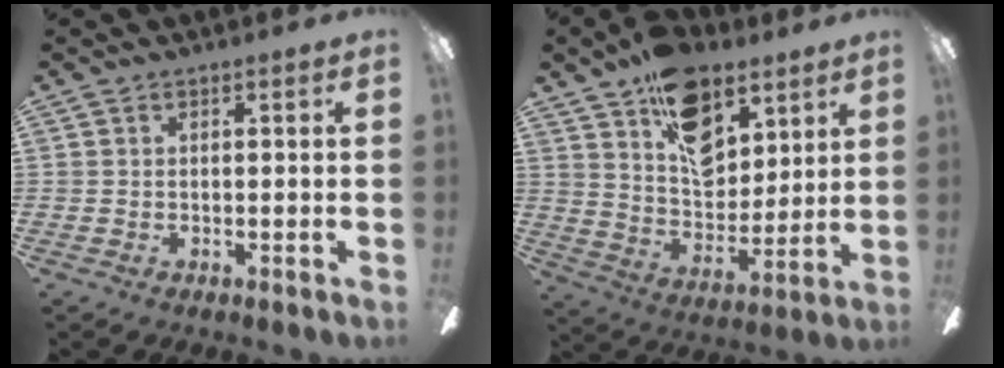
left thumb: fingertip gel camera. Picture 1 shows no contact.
{"total": 16.8, "force": [9.9, 10.2, 9.0], "torque": [-0.138, -0.045, 0.180]}